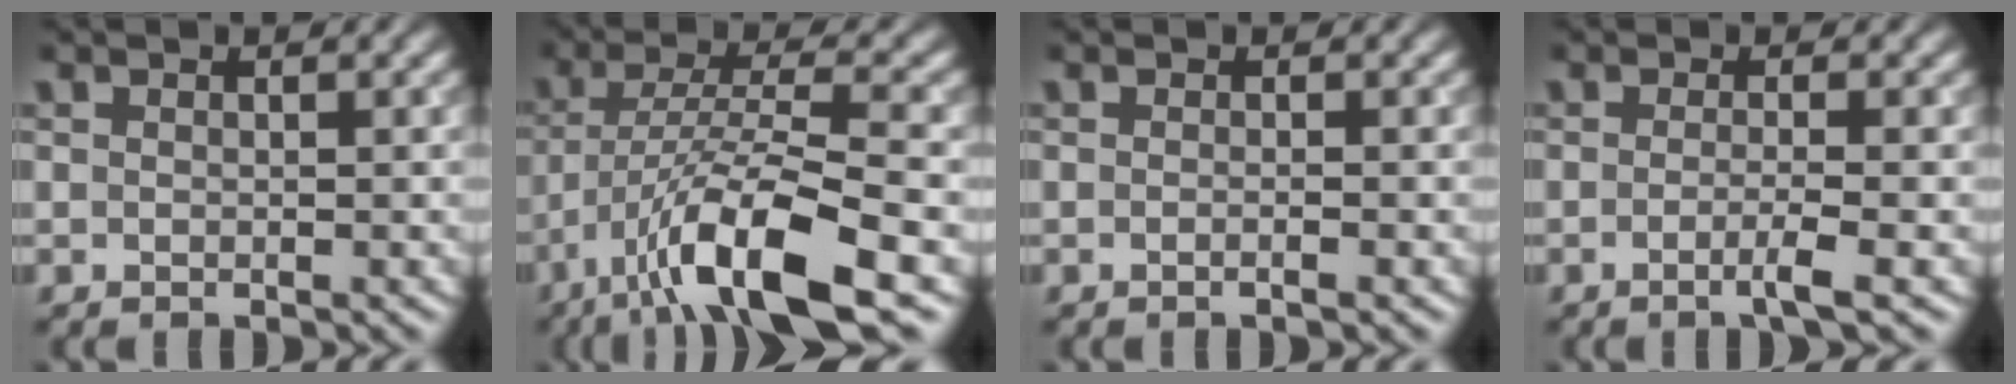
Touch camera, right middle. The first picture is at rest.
{"total": 10.3, "force": [-5.7, 2.3, 8.3], "torque": [-0.142, 0.005, -0.105]}
{"total": 1.1, "force": [-0.3, 0.3, 1.0], "torque": [-0.010, -0.005, -0.011]}
{"total": 2.4, "force": [-0.6, 0.5, 2.2], "torque": [-0.031, -0.003, -0.018]}